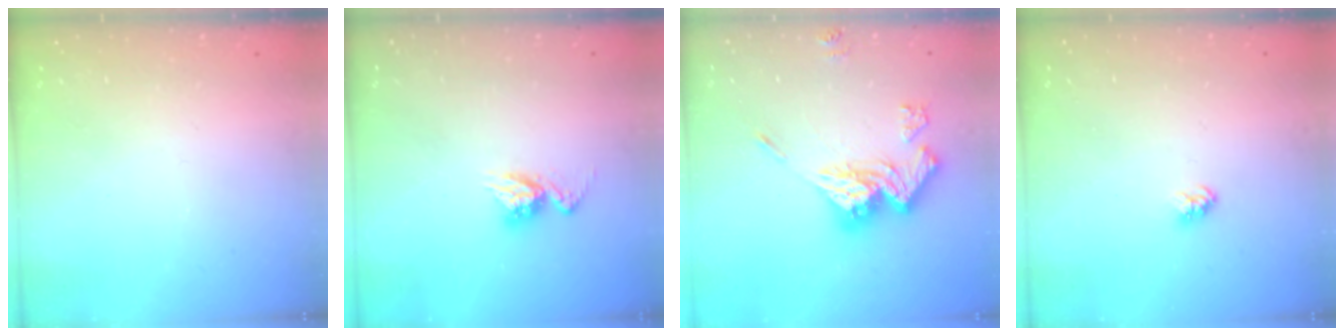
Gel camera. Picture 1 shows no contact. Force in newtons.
{"total": 6.7, "press": 6.7, "slide": 0.6}
{"total": 15.0, "press": 15.0, "slide": 1.5}
{"total": 3.2, "press": 3.2, "slide": 0.3}